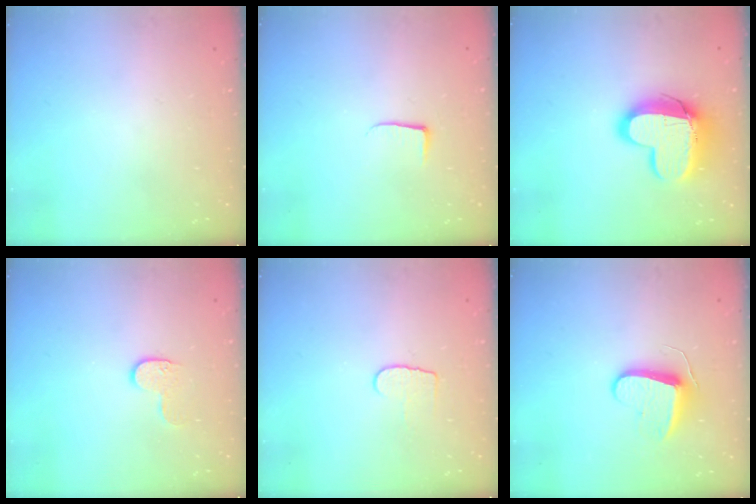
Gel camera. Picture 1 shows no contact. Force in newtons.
{"total": 3.8, "press": 3.8, "slide": 0.5}
{"total": 15.0, "press": 14.9, "slide": 1.3}
{"total": 5.6, "press": 5.6, "slide": 0.5}
{"total": 5.7, "press": 5.6, "slide": 0.5}
{"total": 8.8, "press": 8.8, "slide": 0.2}